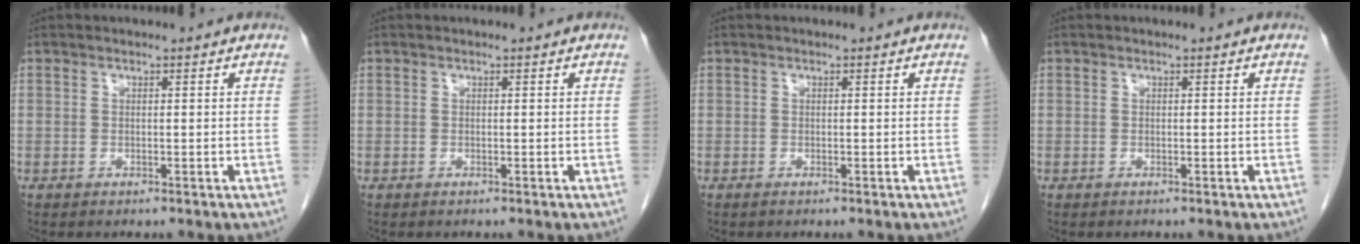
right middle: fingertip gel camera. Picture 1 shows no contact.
{"total": 0.0}
{"total": 0.0}
{"total": 0.0}